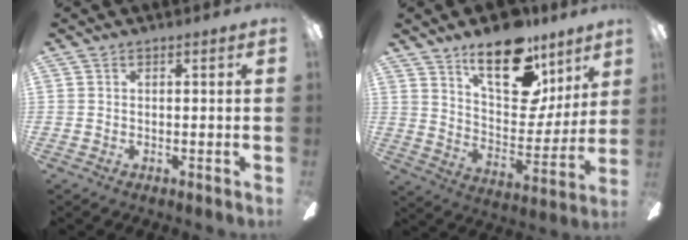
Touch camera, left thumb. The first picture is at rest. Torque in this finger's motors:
{"motor_torque": [1.54, 1.12, 1.37, -1.41, 0.10]}